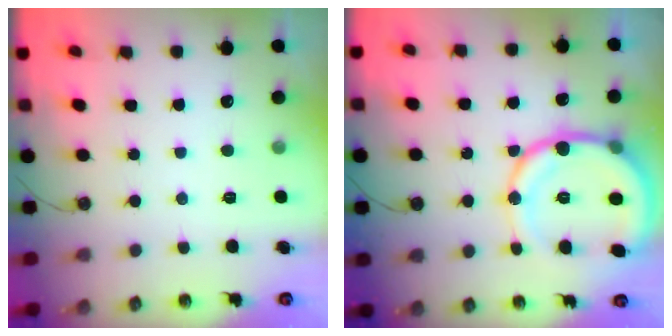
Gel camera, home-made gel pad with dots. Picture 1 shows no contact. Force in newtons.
{"total": 18.9, "press": 18.6, "slide": 3.3}